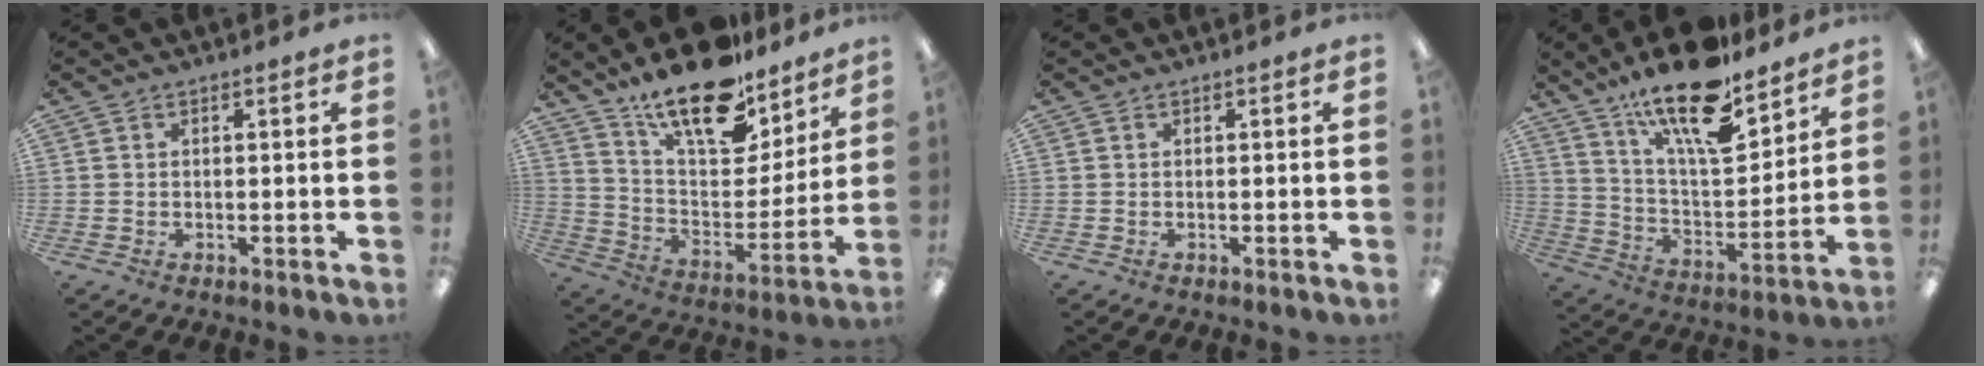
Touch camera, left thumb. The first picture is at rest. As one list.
[{"total": 20.9, "force": [16.6, 7.7, 10.1], "torque": [-0.171, -0.111, 0.289]}, {"total": 0.0}, {"total": 19.6, "force": [14.6, 6.1, 11.5], "torque": [-0.200, -0.089, 0.248]}]